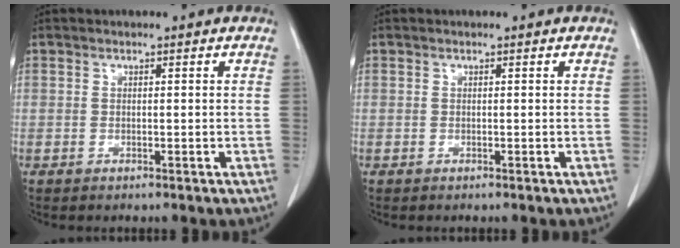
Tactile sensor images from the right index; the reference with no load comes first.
{"total": 0.0}